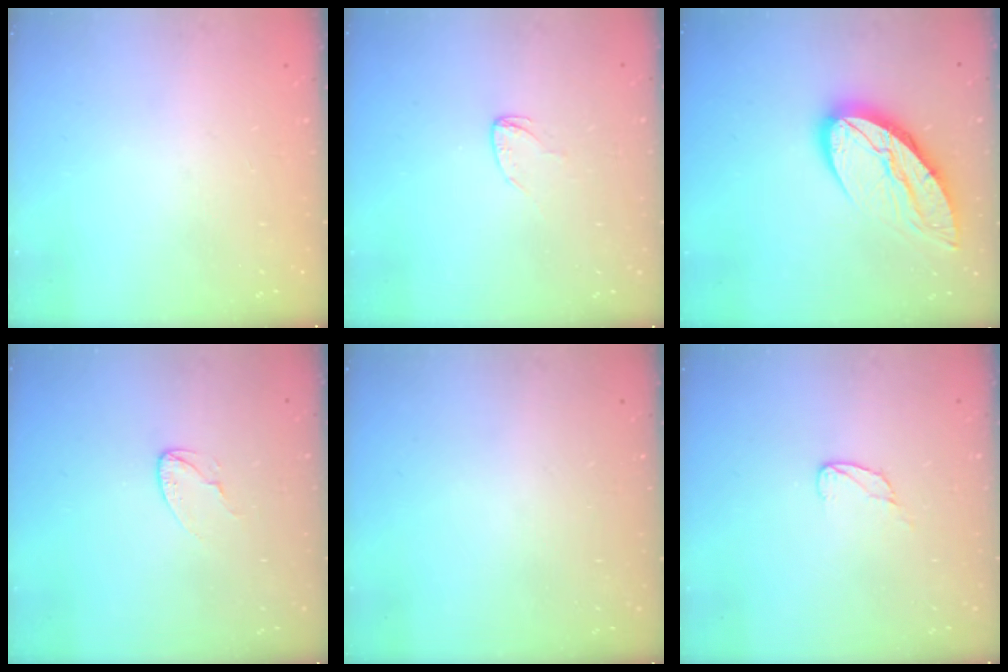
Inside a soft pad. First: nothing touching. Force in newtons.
{"total": 3.3, "press": 3.3, "slide": 0.3}
{"total": 12.8, "press": 12.7, "slide": 1.4}
{"total": 3.4, "press": 3.4, "slide": 0.3}
{"total": 0.0}
{"total": 4.3, "press": 4.3, "slide": 0.4}